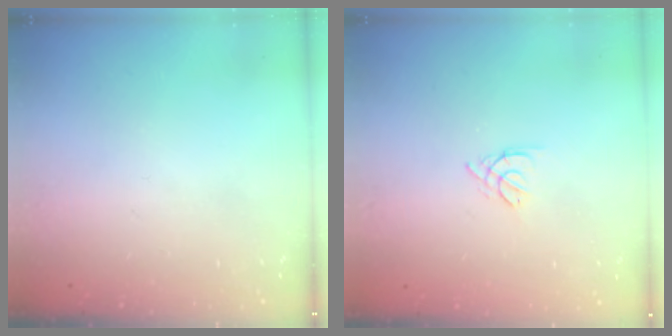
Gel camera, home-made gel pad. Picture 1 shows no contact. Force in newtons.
{"total": 3.0, "press": 2.9, "slide": 0.7}